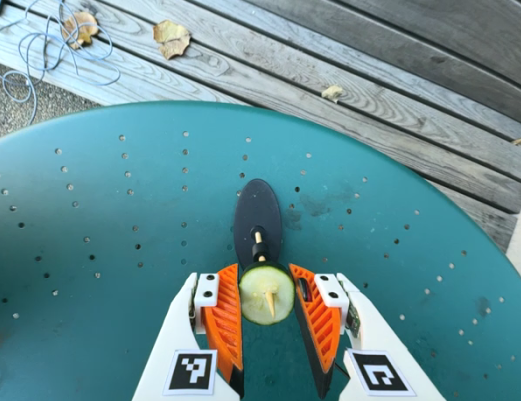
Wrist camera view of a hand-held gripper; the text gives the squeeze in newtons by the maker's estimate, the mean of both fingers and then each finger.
{"total": 11.7, "left": 11.4, "right": 11.9}